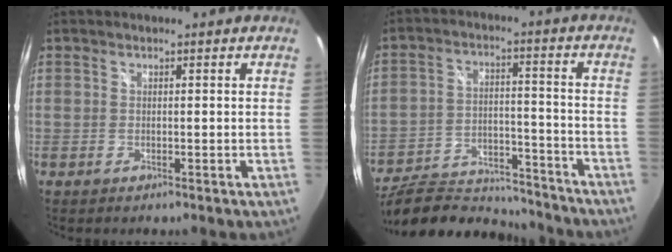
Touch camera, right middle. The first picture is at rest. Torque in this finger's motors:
{"motor_torque": [1.01, -1.13, 0.22, 0.07]}